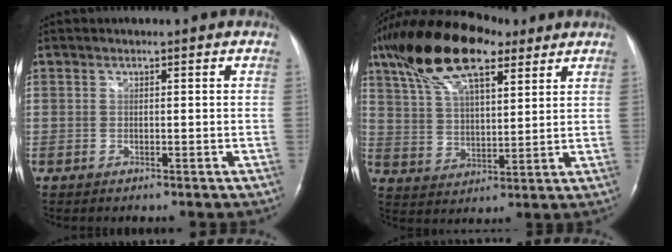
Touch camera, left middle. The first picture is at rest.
{"total": 16.7, "force": [10.6, 5.9, 11.5], "torque": [-0.230, 0.041, 0.197]}